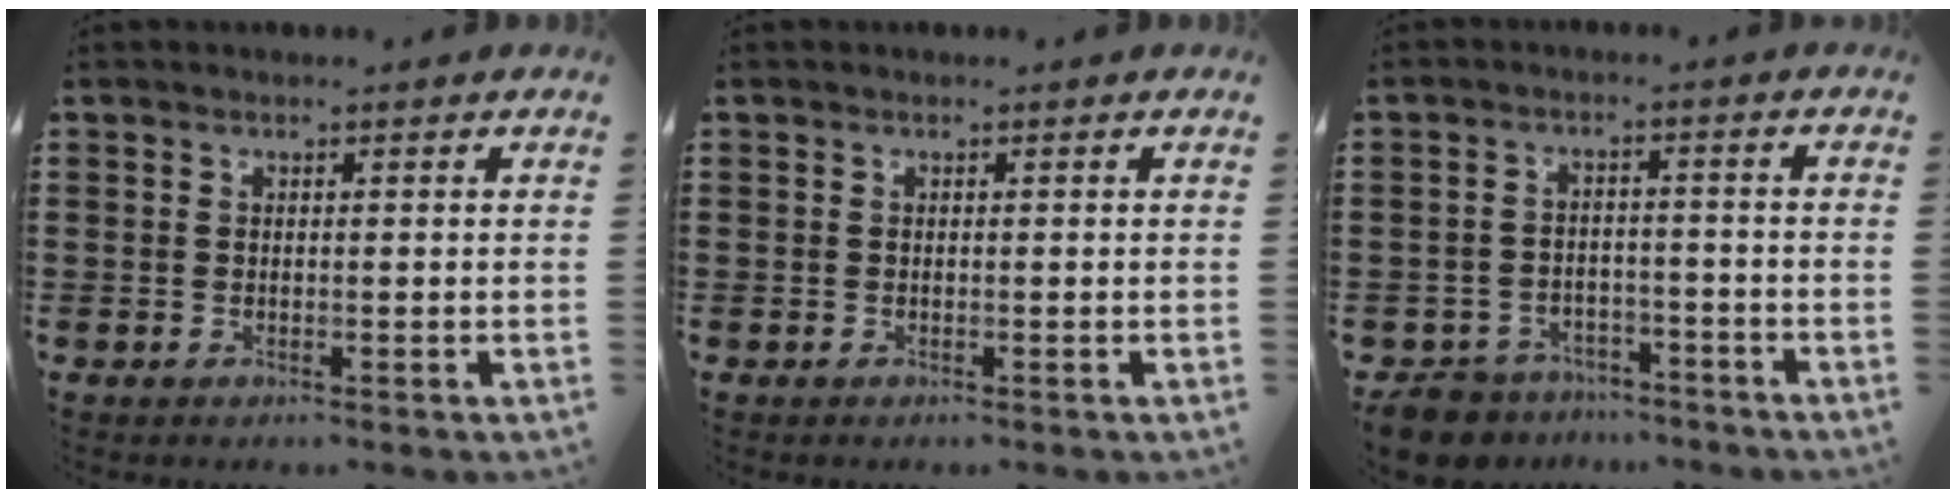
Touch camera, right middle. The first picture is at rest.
{"total": 0.0}
{"total": 6.0, "force": [-5.8, 1.4, 0.6], "torque": [-0.027, 0.008, -0.118]}